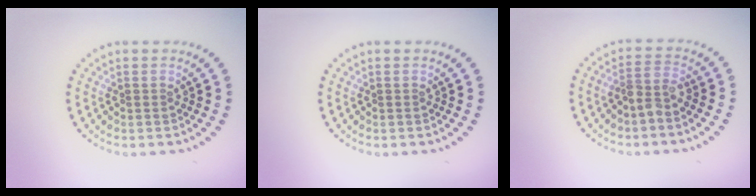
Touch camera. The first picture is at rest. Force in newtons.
{"total": 0.0}
{"total": 1.9, "press": 1.6, "slide": 0.9}